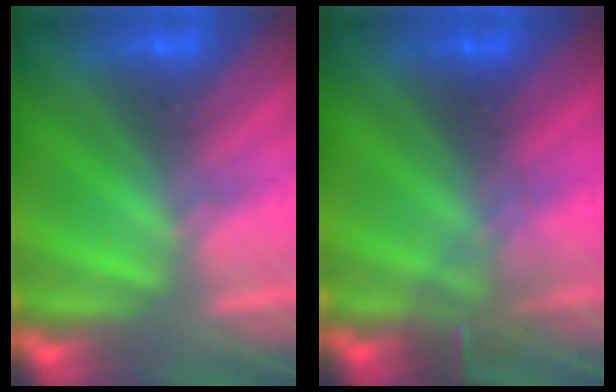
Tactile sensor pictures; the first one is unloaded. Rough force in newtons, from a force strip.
{"total": 3.0}